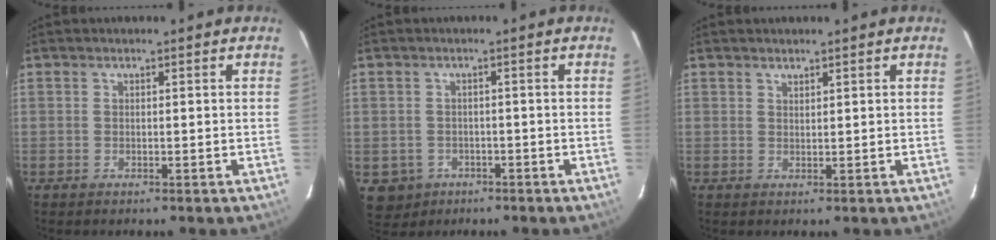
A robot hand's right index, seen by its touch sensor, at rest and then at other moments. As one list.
[{"total": 5.3, "force": [-1.9, 4.8, 0.9], "torque": [-0.027, 0.010, -0.019]}, {"total": 1.0, "force": [0.9, 0.3, 0.2], "torque": [-0.004, 0.001, 0.017]}]